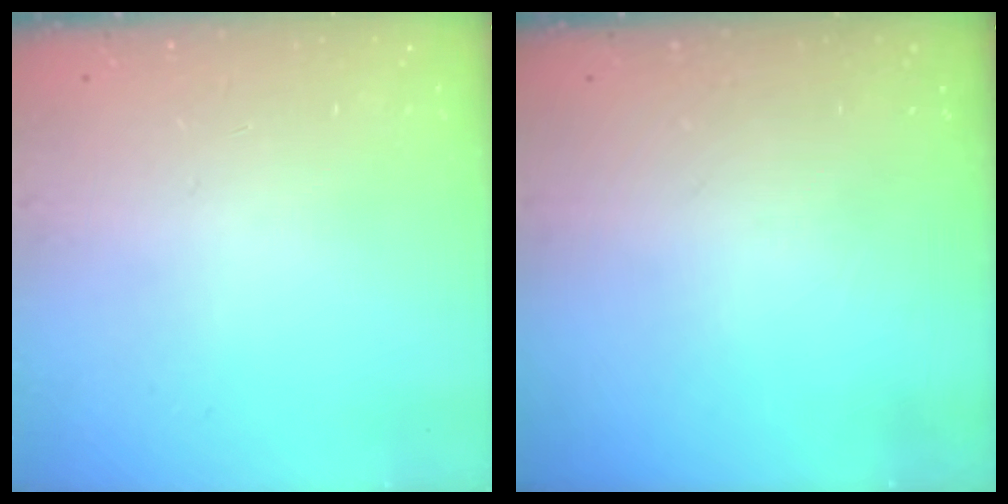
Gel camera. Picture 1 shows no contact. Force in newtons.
{"total": 0.0}